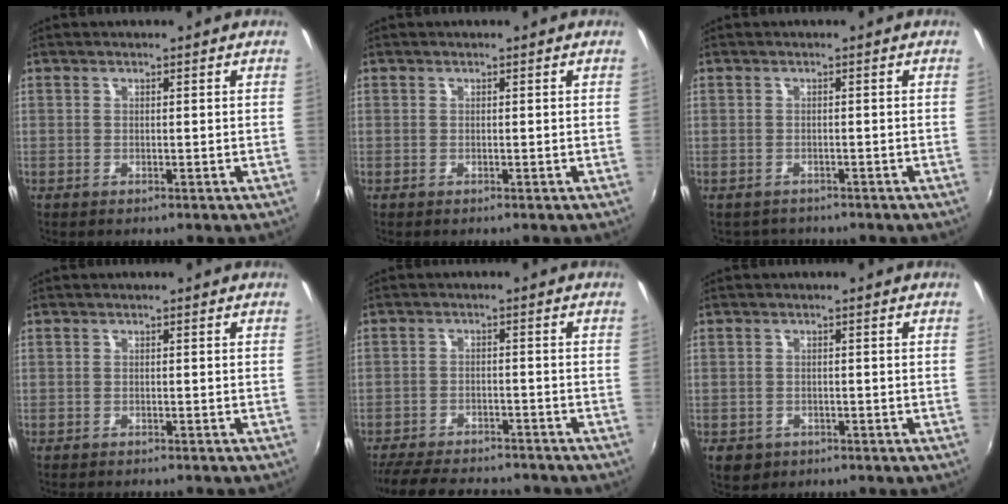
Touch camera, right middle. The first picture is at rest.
{"total": 0.0}
{"total": 2.2, "force": [-2.0, 1.1, 0.0], "torque": [-0.005, -0.006, -0.030]}
{"total": 2.2, "force": [-2.1, 0.3, 0.7], "torque": [-0.023, -0.014, -0.036]}
{"total": 15.7, "force": [-13.5, 4.8, 6.5], "torque": [-0.143, -0.016, -0.198]}
{"total": 3.7, "force": [-1.9, 2.9, 1.4], "torque": [-0.033, -0.007, -0.027]}